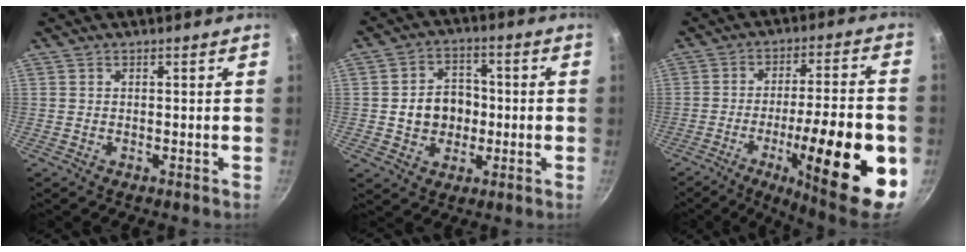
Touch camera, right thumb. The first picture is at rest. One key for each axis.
{"total": 9.1, "fx": -0.5, "fy": 7.5, "fz": 5.1, "tx": -0.052, "ty": 0.017, "tz": -0.011}
{"total": 24.2, "fx": -7.4, "fy": 6.0, "fz": 22.2, "tx": -0.299, "ty": 0.023, "tz": -0.102}